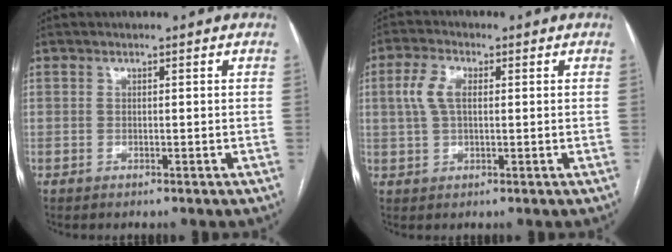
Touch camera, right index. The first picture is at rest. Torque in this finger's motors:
{"motor_torque": [0.62, 0.23, 0.37, 0.09]}